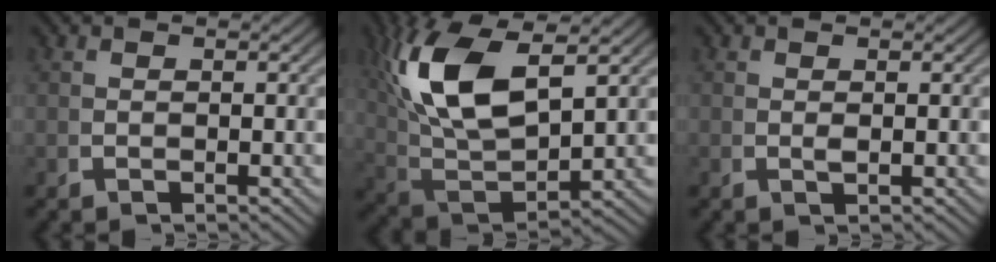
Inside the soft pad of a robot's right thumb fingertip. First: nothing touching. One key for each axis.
{"total": 11.3, "fx": 2.2, "fy": 6.5, "fz": 8.9, "tx": -0.212, "ty": -0.024, "tz": 0.055}
{"total": 0.8, "fx": 0.2, "fy": 0.4, "fz": 0.7, "tx": -0.017, "ty": 0.002, "tz": 0.005}